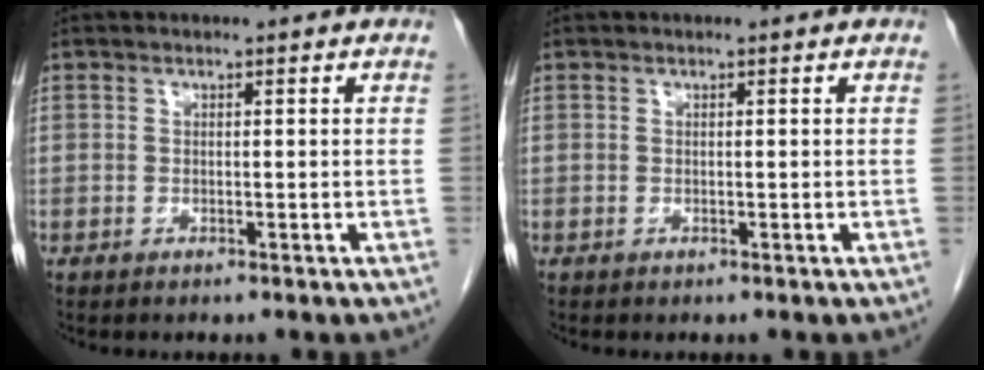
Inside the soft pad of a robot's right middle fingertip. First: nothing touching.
{"total": 0.0}